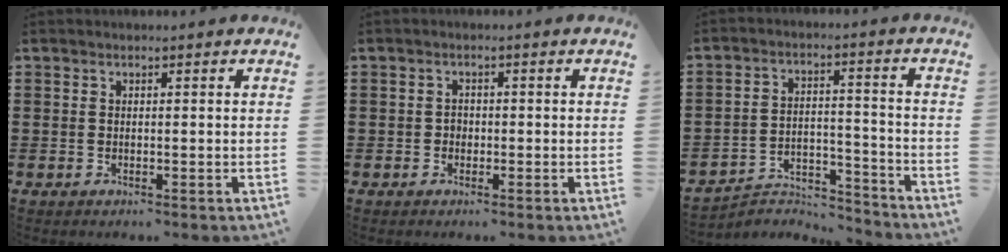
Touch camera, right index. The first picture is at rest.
{"total": 1.2, "force": [-0.4, 1.0, 0.5], "torque": [-0.013, 0.001, -0.009]}
{"total": 4.6, "force": [-4.5, 0.9, 0.8], "torque": [-0.018, 0.008, -0.092]}